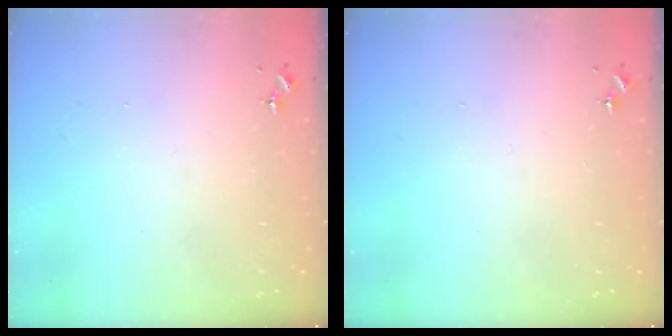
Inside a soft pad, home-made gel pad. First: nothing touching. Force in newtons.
{"total": 0.0}